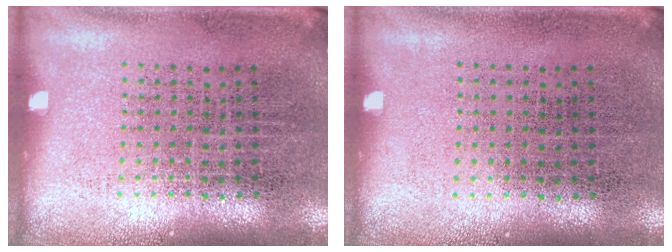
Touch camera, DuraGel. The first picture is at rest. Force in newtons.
{"total": 0.0}